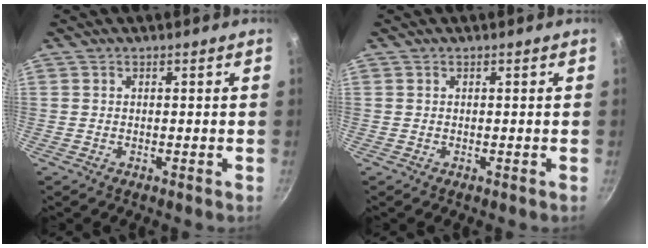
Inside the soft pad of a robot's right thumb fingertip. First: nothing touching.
{"total": 0.0}